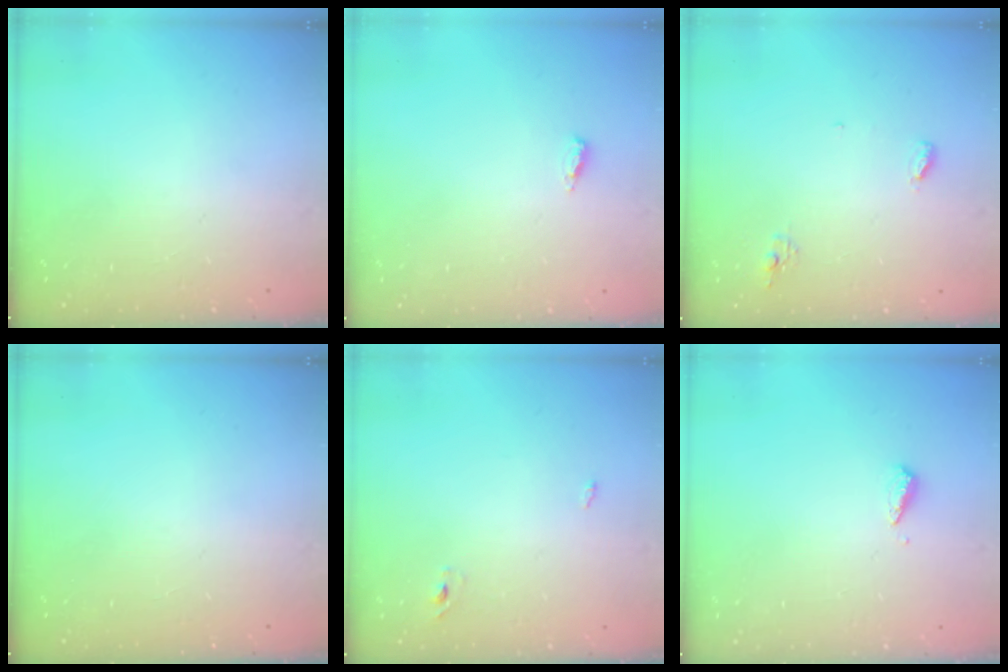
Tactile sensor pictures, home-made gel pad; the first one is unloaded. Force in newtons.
{"total": 2.7, "press": 2.5, "slide": 1.0}
{"total": 4.8, "press": 4.8, "slide": 0.3}
{"total": 0.0}
{"total": 2.3, "press": 2.1, "slide": 1.0}
{"total": 3.0, "press": 3.0, "slide": 0.2}